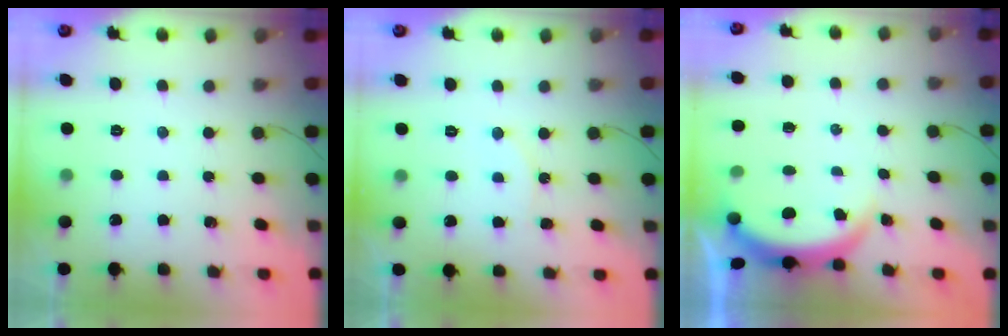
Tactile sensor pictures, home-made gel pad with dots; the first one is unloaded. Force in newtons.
{"total": 5.6, "press": 5.3, "slide": 1.9}
{"total": 3.7, "press": 3.7, "slide": 0.5}